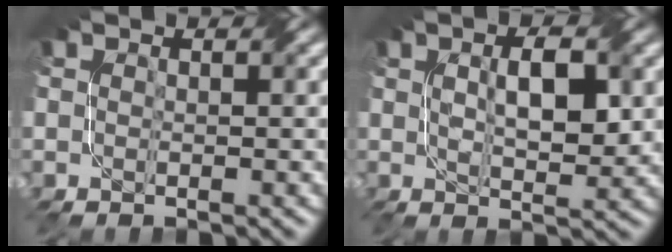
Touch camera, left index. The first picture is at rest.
{"total": 4.9, "force": [1.1, 1.7, 4.5], "torque": [-0.080, 0.002, 0.021]}